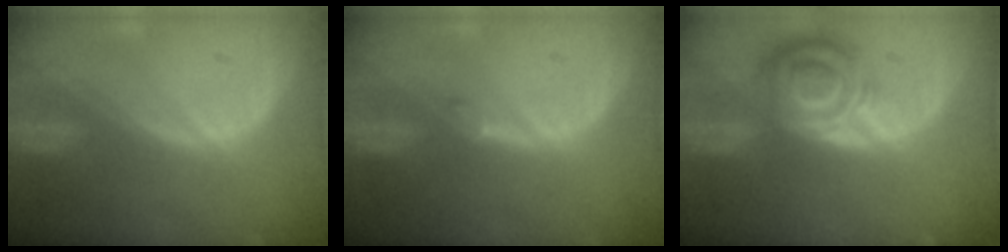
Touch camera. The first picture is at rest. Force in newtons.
{"total": 0.9, "press": 0.9, "slide": 0.3}
{"total": 8.2, "press": 7.2, "slide": 3.9}